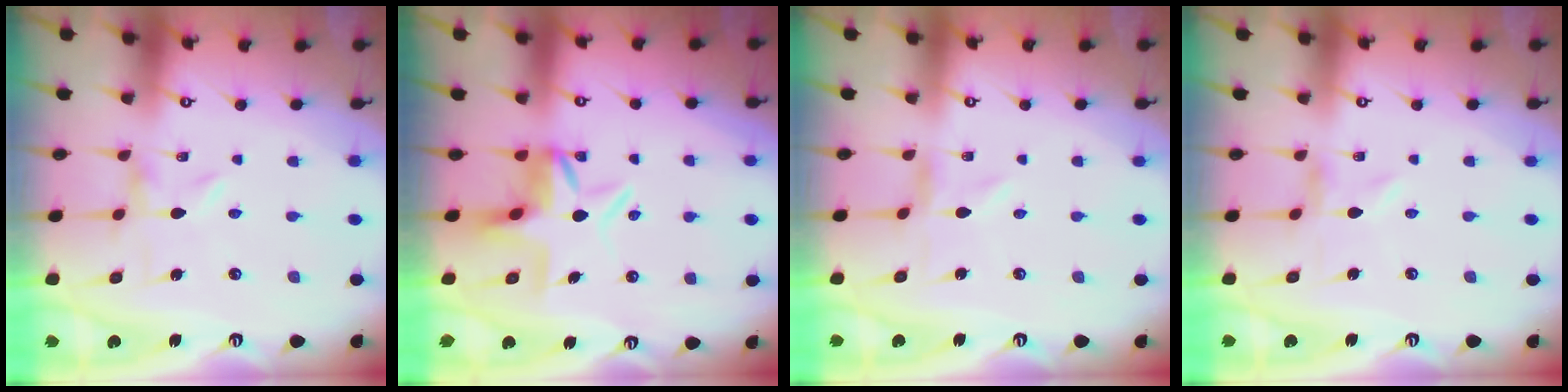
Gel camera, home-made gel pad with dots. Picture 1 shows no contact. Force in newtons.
{"total": 7.3, "press": 6.9, "slide": 2.4}
{"total": 0.7, "press": 0.7, "slide": 0.2}
{"total": 0.0}